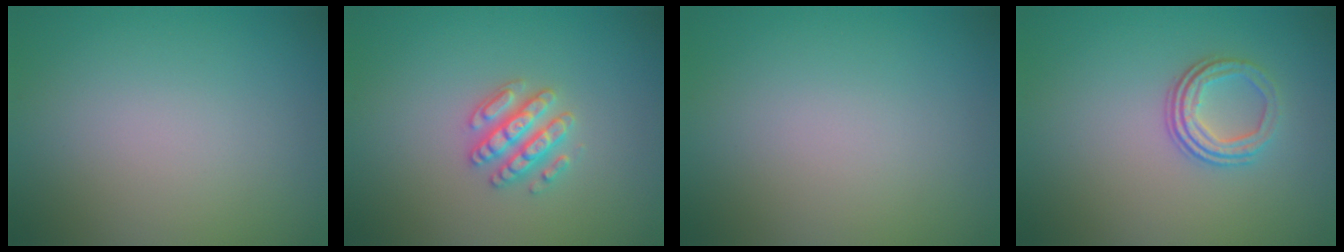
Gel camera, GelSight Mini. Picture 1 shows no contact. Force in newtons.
{"total": 2.8, "press": 2.7, "slide": 0.8}
{"total": 0.0}
{"total": 3.2, "press": 2.3, "slide": 2.1}